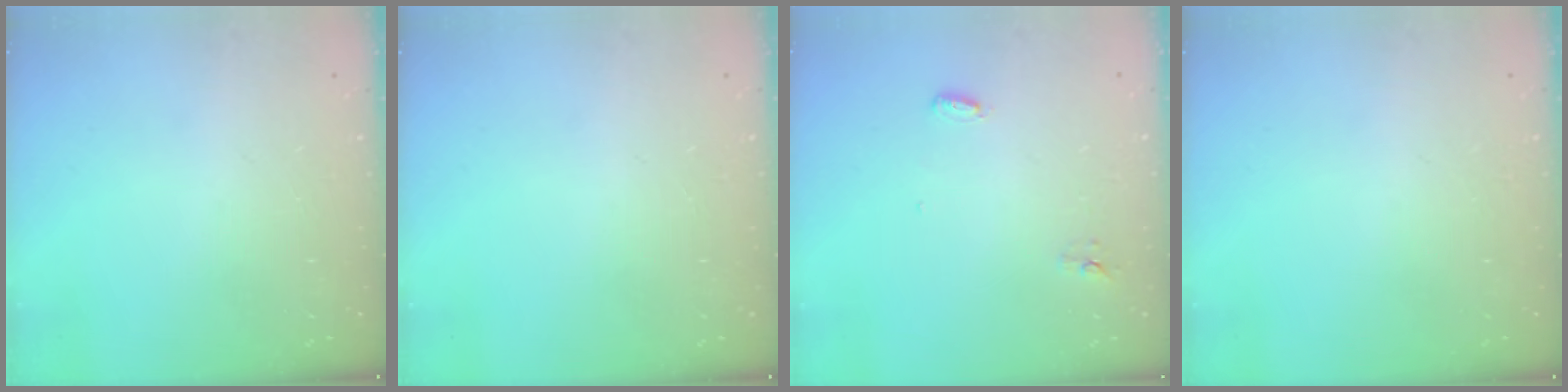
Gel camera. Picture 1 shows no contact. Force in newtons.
{"total": 0.0}
{"total": 3.6, "press": 3.5, "slide": 0.9}
{"total": 0.0}